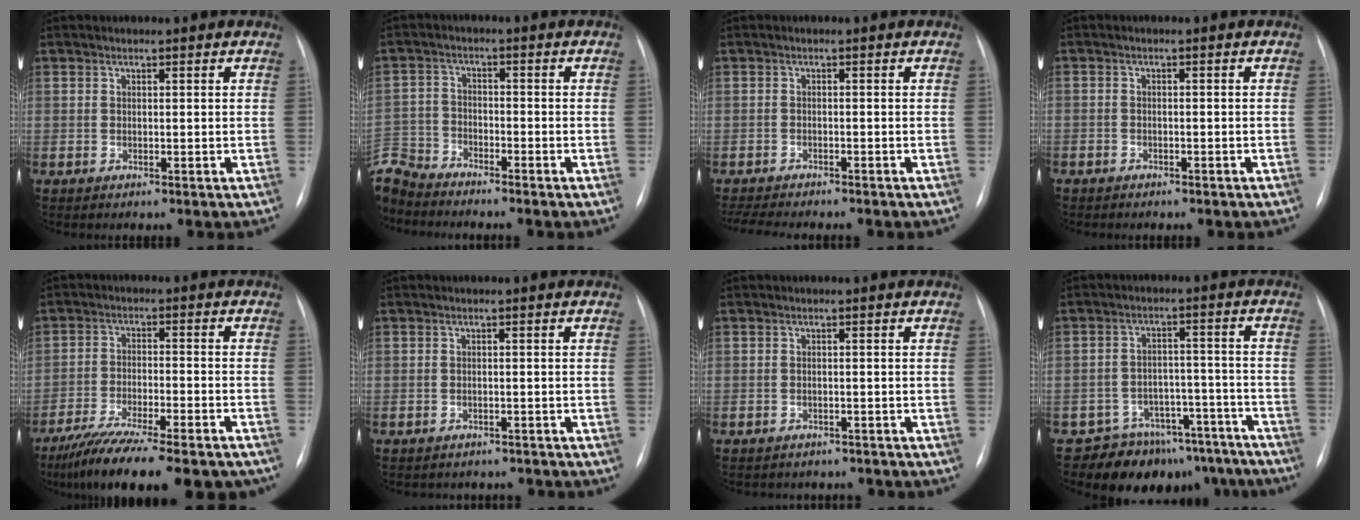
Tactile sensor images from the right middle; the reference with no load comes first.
{"total": 7.9, "force": [-7.8, 1.4, 0.5], "torque": [-0.015, 0.002, -0.154]}
{"total": 9.1, "force": [-8.1, 1.4, 4.0], "torque": [-0.057, -0.008, -0.116]}
{"total": 2.7, "force": [-2.1, 1.4, 0.9], "torque": [-0.014, 0.002, -0.019]}
{"total": 18.5, "force": [-15.3, 3.0, 9.9], "torque": [-0.130, -0.016, -0.227]}
{"total": 5.7, "force": [-5.1, 2.4, 0.7], "torque": [-0.005, 0.008, -0.052]}
{"total": 6.0, "force": [-5.4, 2.5, 0.8], "torque": [-0.008, 0.008, -0.056]}
{"total": 13.9, "force": [-11.9, 7.1, 1.5], "torque": [0.010, 0.053, -0.146]}